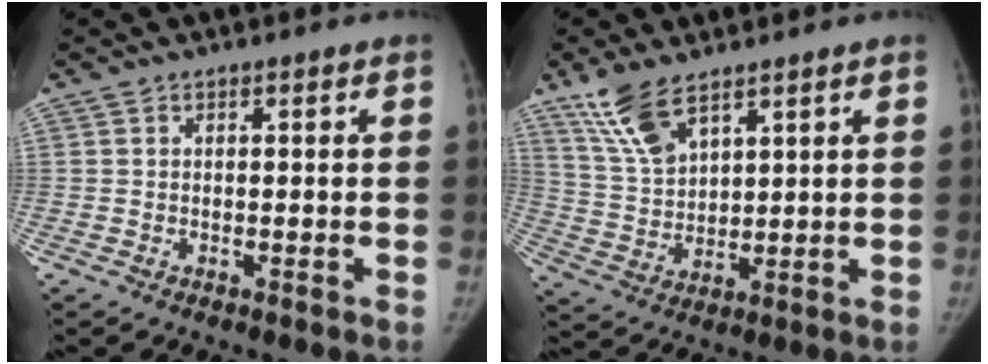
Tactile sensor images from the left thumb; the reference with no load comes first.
{"total": 9.1, "force": [6.4, 3.6, 5.4], "torque": [-0.101, -0.026, 0.139]}